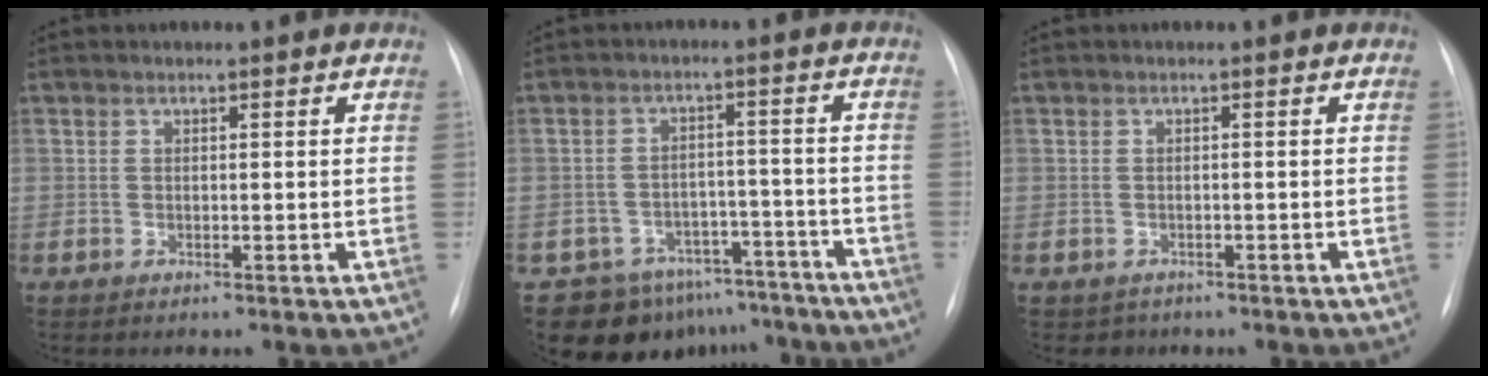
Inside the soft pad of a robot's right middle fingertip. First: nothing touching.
{"total": 11.7, "force": [-9.1, 7.2, 0.7], "torque": [0.001, 0.039, -0.111]}
{"total": 1.5, "force": [-1.0, 1.1, -0.2], "torque": [-0.002, 0.004, -0.014]}